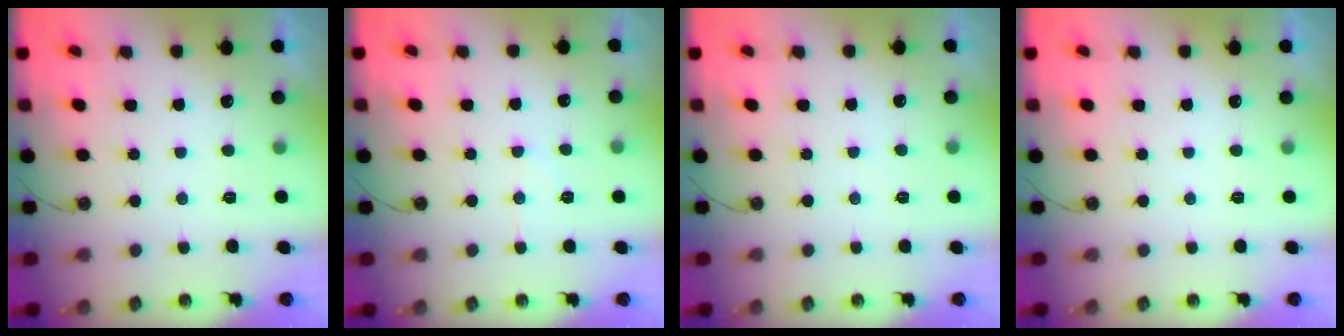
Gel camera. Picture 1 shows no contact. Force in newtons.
{"total": 7.1, "press": 7.0, "slide": 0.8}
{"total": 2.8, "press": 2.7, "slide": 0.5}
{"total": 0.0}